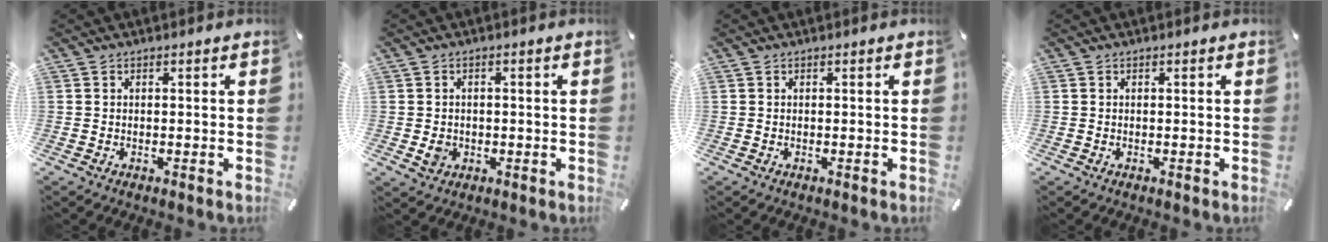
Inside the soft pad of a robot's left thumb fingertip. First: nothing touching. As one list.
[{"total": 3.2, "force": [-0.4, 2.9, 1.4], "torque": [-0.015, -0.004, -0.010]}, {"total": 0.0}, {"total": 0.0}]